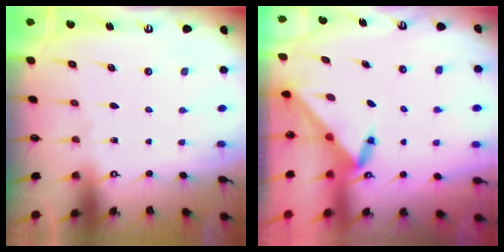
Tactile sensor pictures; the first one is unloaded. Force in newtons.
{"total": 3.6, "press": 3.5, "slide": 0.4}